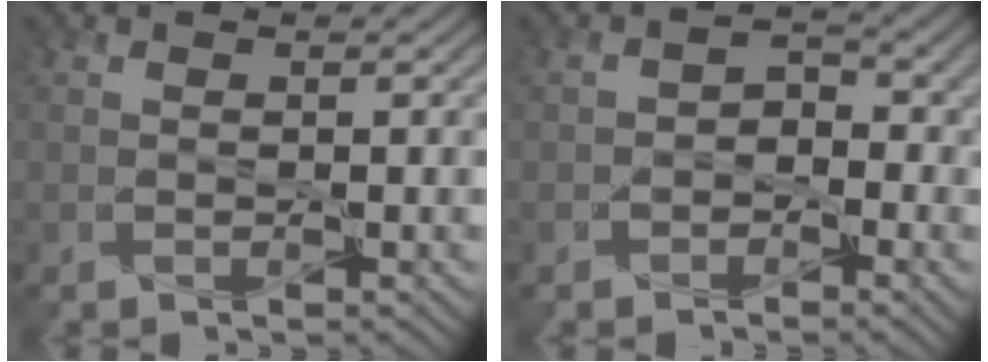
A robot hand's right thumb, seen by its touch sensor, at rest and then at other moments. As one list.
[{"total": 2.7, "force": [-1.5, 2.0, 1.2], "torque": [-0.012, 0.004, -0.027]}]